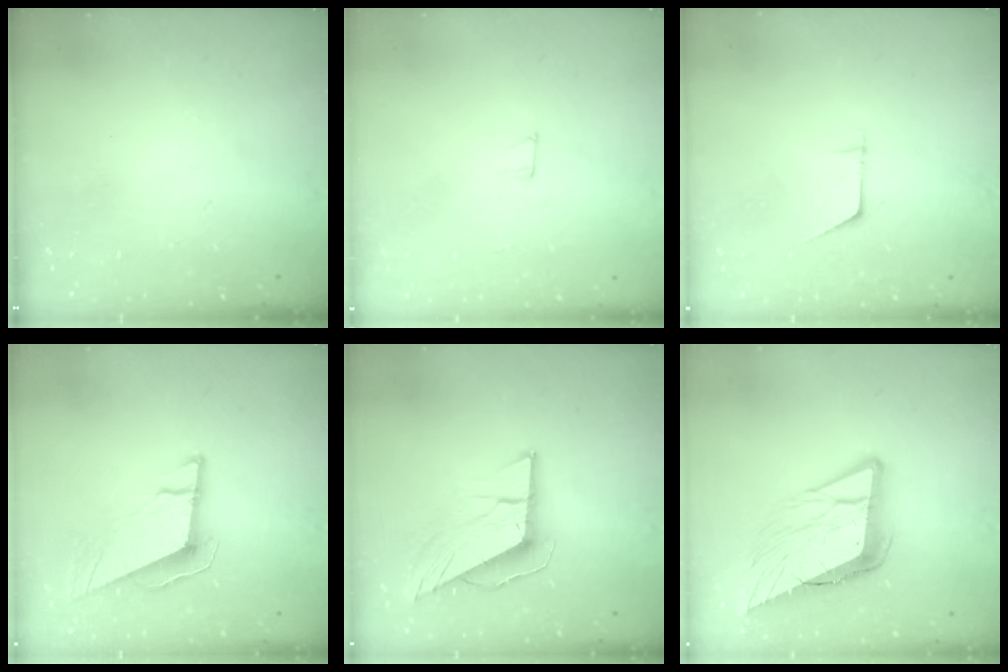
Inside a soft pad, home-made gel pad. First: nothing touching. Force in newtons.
{"total": 4.3, "press": 4.3, "slide": 0.4}
{"total": 4.8, "press": 4.7, "slide": 0.4}
{"total": 9.9, "press": 9.7, "slide": 2.0}
{"total": 9.6, "press": 9.6, "slide": 0.5}
{"total": 15.3, "press": 15.1, "slide": 2.7}